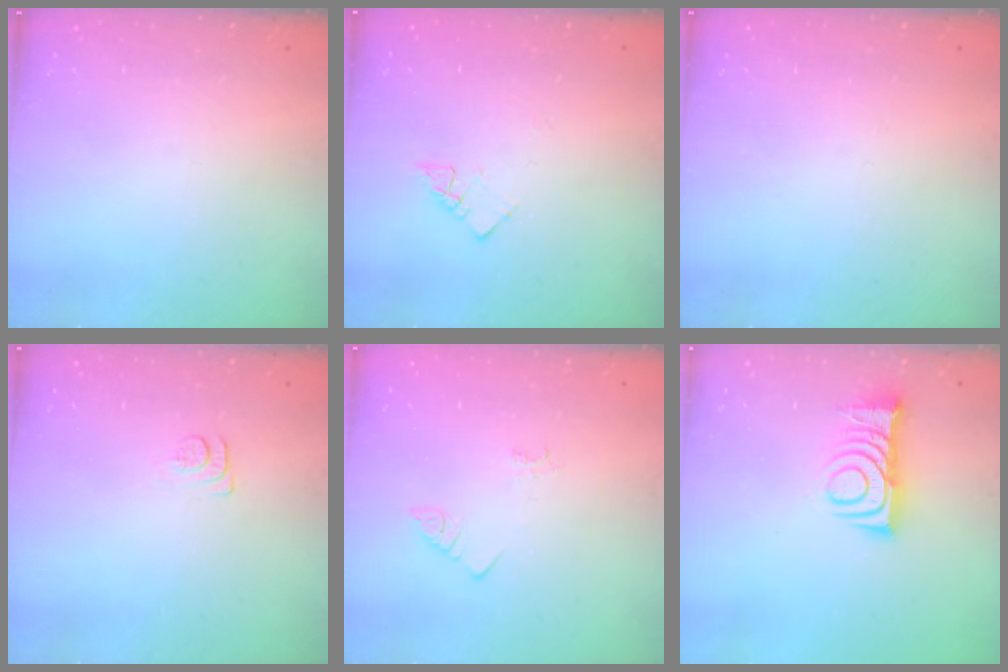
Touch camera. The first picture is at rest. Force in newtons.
{"total": 3.6, "press": 3.6, "slide": 0.3}
{"total": 2.8, "press": 2.8, "slide": 0.4}
{"total": 4.3, "press": 4.3, "slide": 0.7}
{"total": 1.4, "press": 1.4, "slide": 0.3}
{"total": 10.8, "press": 10.8, "slide": 0.9}